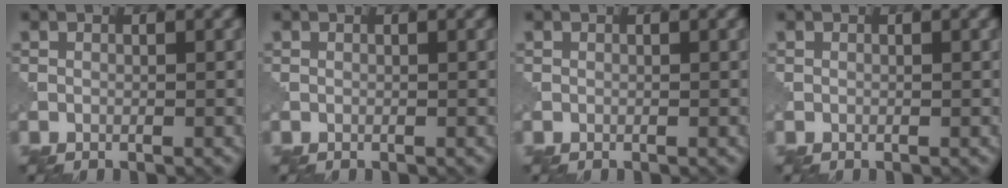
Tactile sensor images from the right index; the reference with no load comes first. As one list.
[{"total": 0.0}, {"total": 0.0}, {"total": 0.0}]